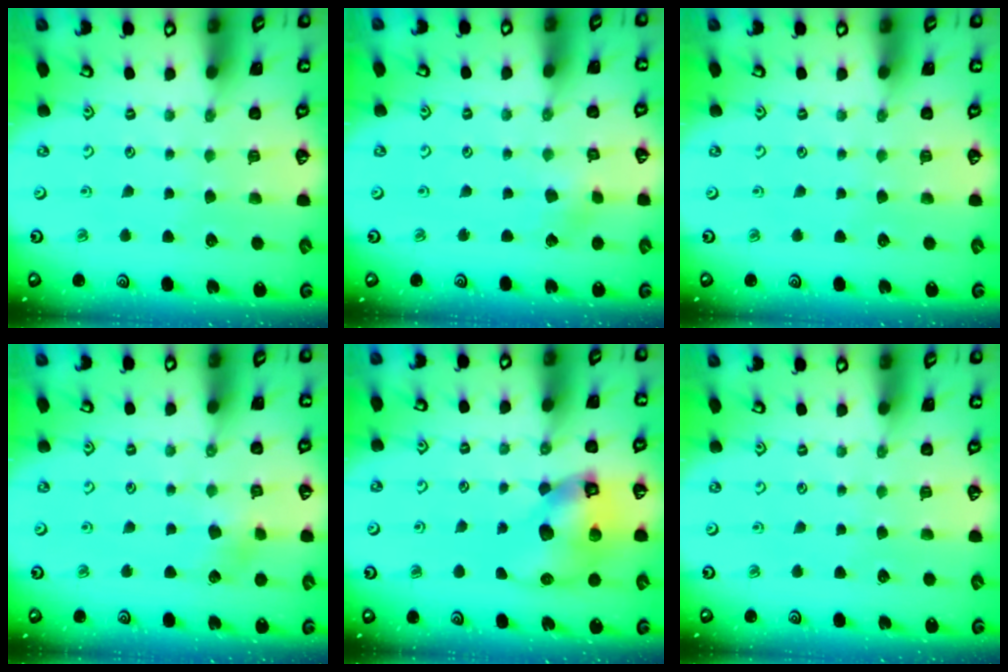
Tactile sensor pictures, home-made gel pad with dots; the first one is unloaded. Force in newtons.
{"total": 2.8, "press": 2.8, "slide": 0.1}
{"total": 0.0}
{"total": 6.1, "press": 6.1, "slide": 0.3}
{"total": 13.6, "press": 13.4, "slide": 1.9}
{"total": 0.0}